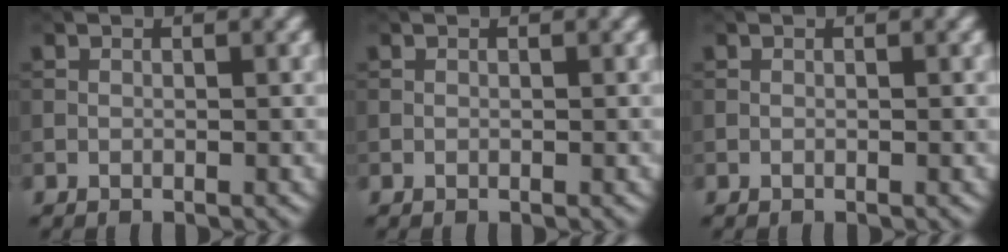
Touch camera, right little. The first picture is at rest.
{"total": 0.0}
{"total": 0.0}